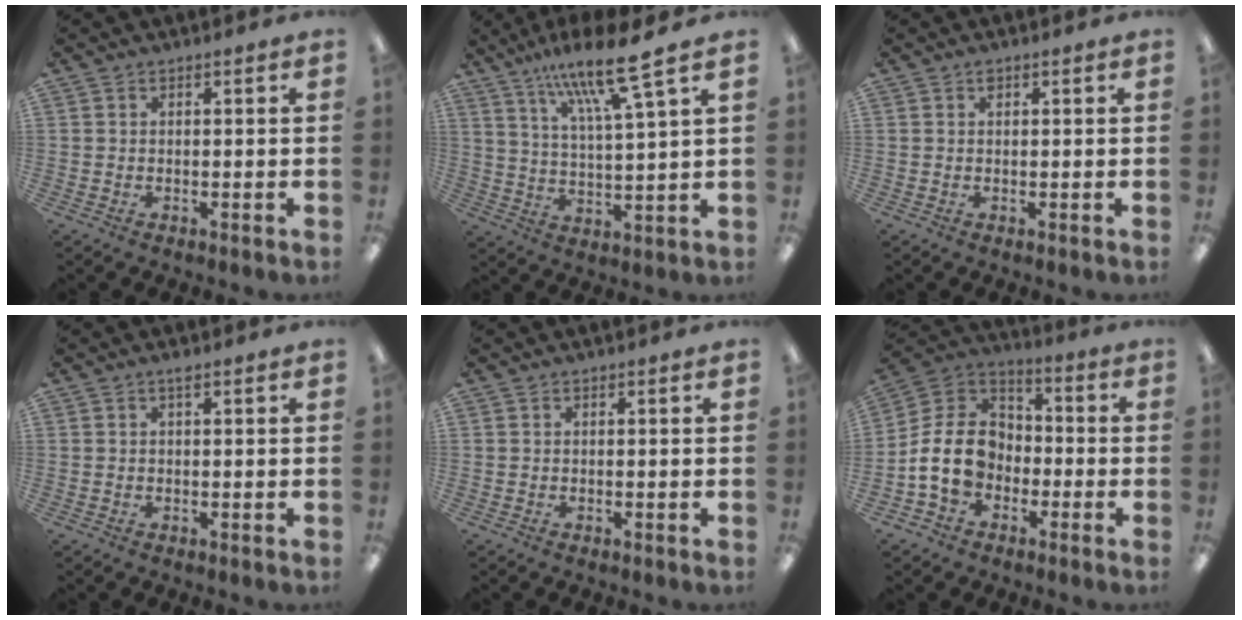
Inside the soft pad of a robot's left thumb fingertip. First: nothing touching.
{"total": 14.2, "force": [10.3, 1.5, 9.6], "torque": [-0.171, -0.051, 0.165]}
{"total": 0.8, "force": [0.6, 0.5, 0.2], "torque": [0.001, 0.001, 0.009]}
{"total": 1.0, "force": [0.6, 0.3, 0.8], "torque": [-0.017, 0.002, 0.010]}
{"total": 0.0}
{"total": 13.9, "force": [-2.5, 11.0, 8.1], "torque": [-0.194, 0.024, -0.043]}